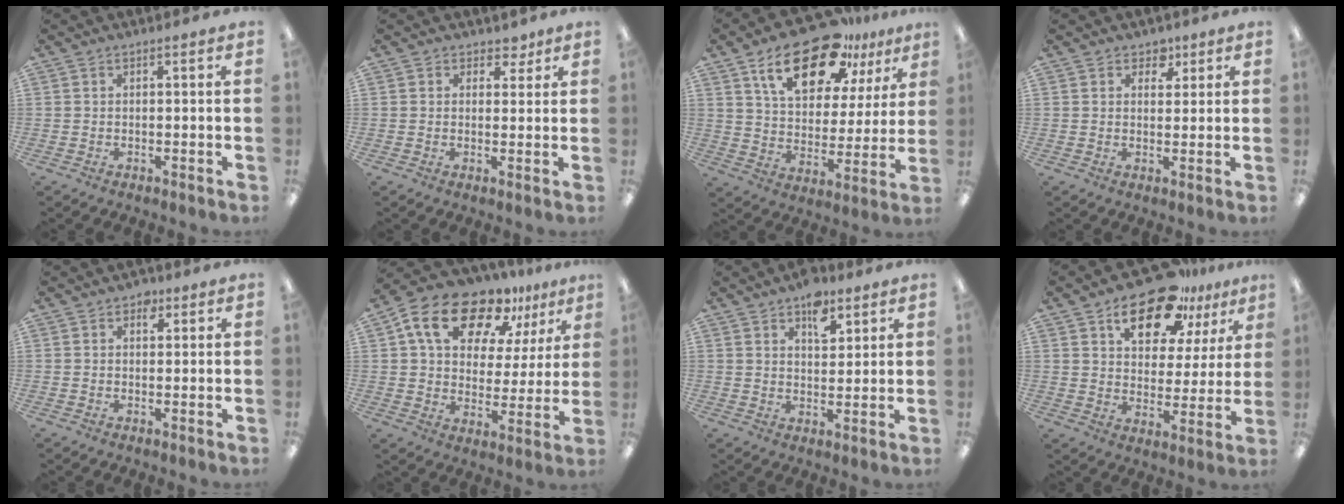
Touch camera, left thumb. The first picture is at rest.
{"total": 3.1, "force": [2.0, 2.3, 0.5], "torque": [0.011, -0.009, 0.033]}
{"total": 20.9, "force": [13.3, 10.2, 12.5], "torque": [-0.199, -0.060, 0.226]}
{"total": 3.6, "force": [2.4, 2.5, 1.1], "torque": [0.003, -0.011, 0.036]}
{"total": 2.6, "force": [1.4, 1.7, 1.5], "torque": [0.002, -0.008, 0.016]}
{"total": 18.3, "force": [12.0, 9.9, 9.5], "torque": [-0.170, -0.064, 0.213]}
{"total": 6.4, "force": [4.0, 3.5, 3.6], "torque": [-0.032, -0.018, 0.064]}
{"total": 17.5, "force": [11.7, 8.6, 9.8], "torque": [-0.150, -0.058, 0.201]}